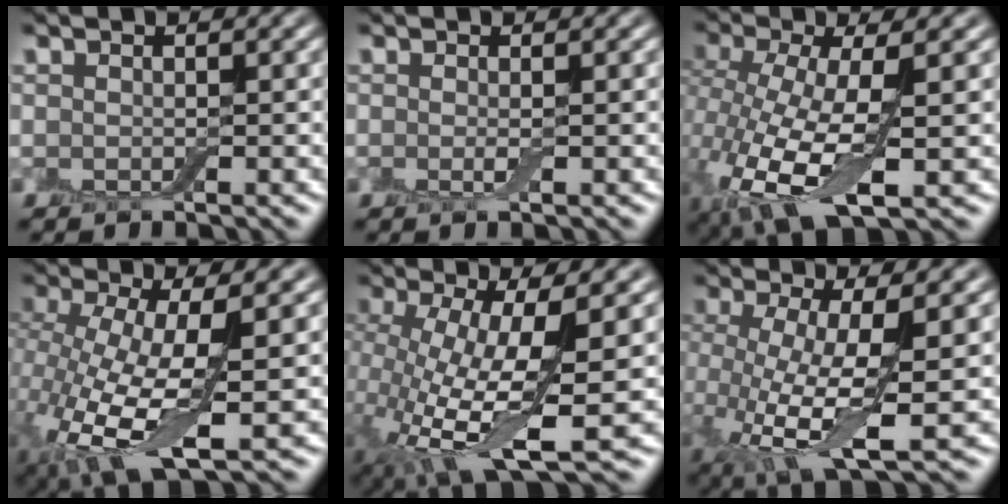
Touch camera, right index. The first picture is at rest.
{"total": 0.7, "force": [-0.3, 0.0, 0.6], "torque": [-0.013, -0.005, -0.005]}
{"total": 8.6, "force": [-2.0, 3.6, 7.5], "torque": [-0.163, -0.017, -0.031]}
{"total": 9.0, "force": [-1.7, 3.4, 8.2], "torque": [-0.175, -0.019, -0.022]}
{"total": 10.0, "force": [-1.4, 3.1, 9.4], "torque": [-0.175, -0.024, -0.012]}
{"total": 8.1, "force": [-0.4, 2.4, 7.7], "torque": [-0.144, -0.010, -0.003]}